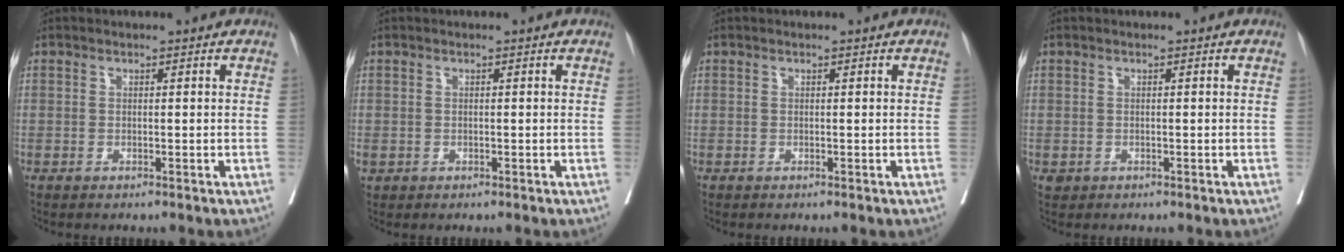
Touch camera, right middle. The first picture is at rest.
{"total": 0.9, "force": [-0.1, 0.8, 0.3], "torque": [-0.006, 0.003, 0.002]}
{"total": 0.0}
{"total": 0.7, "force": [-0.2, 0.6, 0.2], "torque": [-0.004, 0.001, 0.002]}